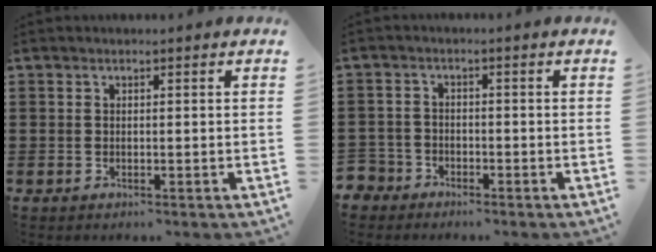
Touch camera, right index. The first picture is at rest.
{"total": 2.8, "force": [-2.2, 1.6, 0.1], "torque": [-0.026, -0.005, -0.055]}